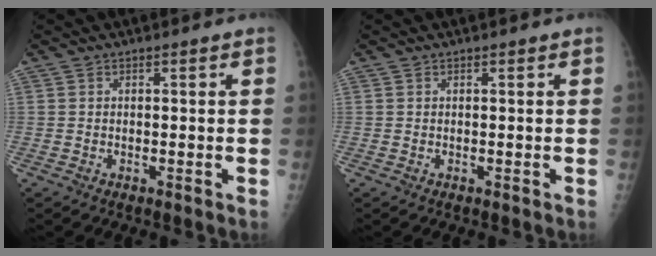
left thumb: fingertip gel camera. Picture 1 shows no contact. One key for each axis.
{"total": 0.0}